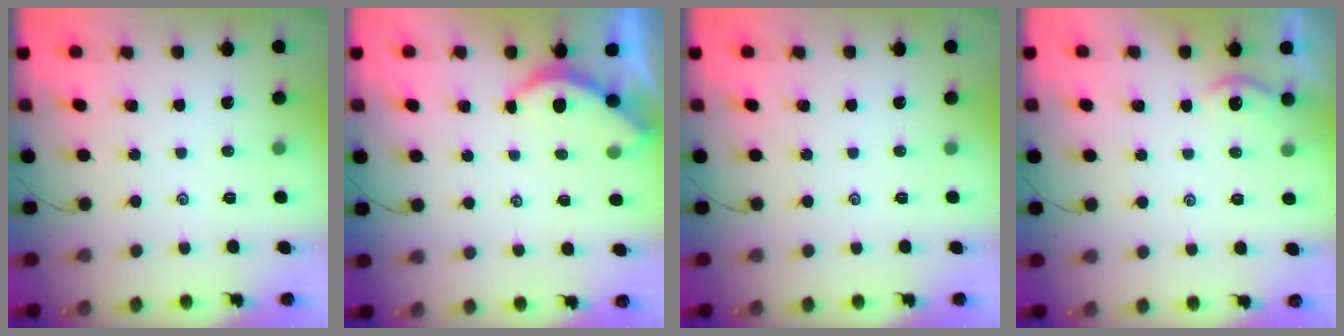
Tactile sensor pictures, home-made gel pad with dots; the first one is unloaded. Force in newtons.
{"total": 3.1, "press": 3.0, "slide": 0.2}
{"total": 0.0}
{"total": 2.6, "press": 2.6, "slide": 0.3}